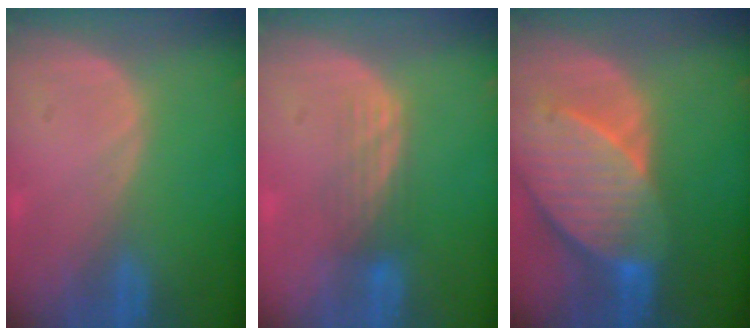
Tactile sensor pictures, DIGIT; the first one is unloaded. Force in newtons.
{"total": 3.5, "press": 3.1, "slide": 1.6}
{"total": 10.4, "press": 9.1, "slide": 5.0}